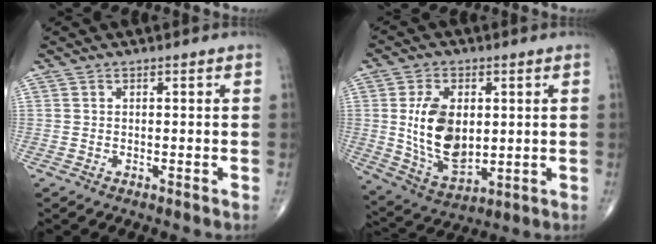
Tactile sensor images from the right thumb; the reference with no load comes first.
{"total": 14.1, "force": [1.4, 8.5, 11.1], "torque": [-0.182, -0.015, 0.038]}